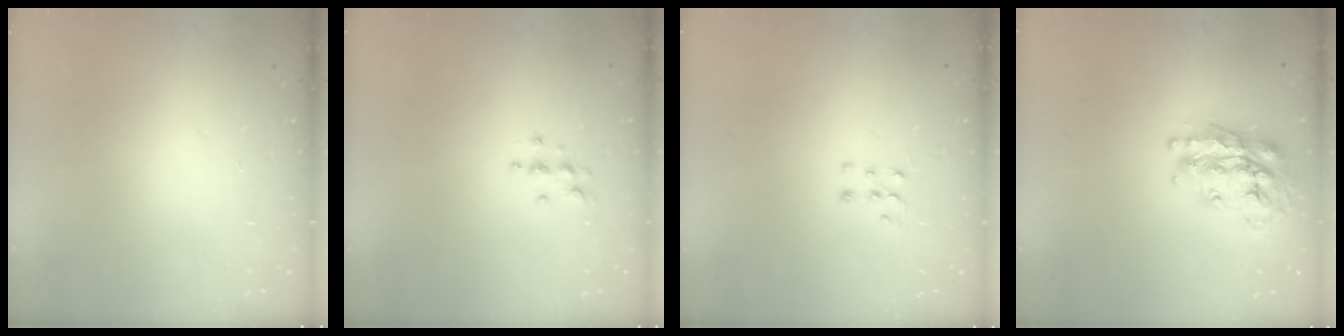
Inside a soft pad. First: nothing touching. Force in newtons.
{"total": 3.7, "press": 3.7, "slide": 0.5}
{"total": 3.3, "press": 3.3, "slide": 0.5}
{"total": 20.8, "press": 20.8, "slide": 1.4}